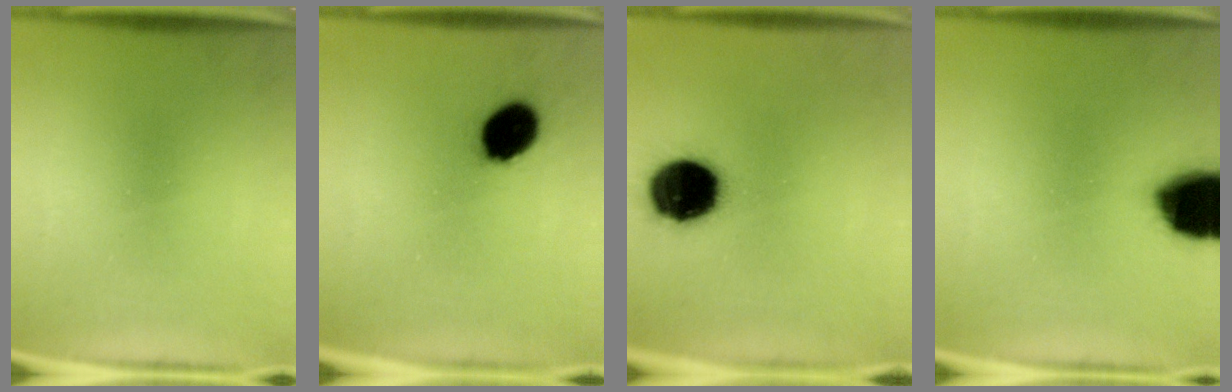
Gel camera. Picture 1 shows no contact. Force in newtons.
{"total": 10.8}
{"total": 17.0}
{"total": 17.6}